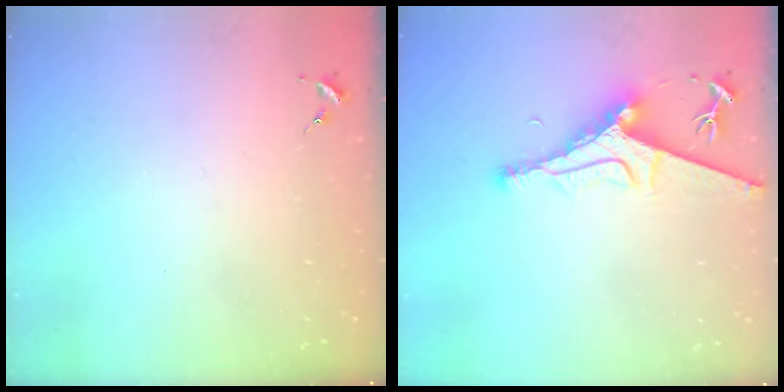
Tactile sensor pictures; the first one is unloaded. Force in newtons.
{"total": 10.9, "press": 10.8, "slide": 1.7}